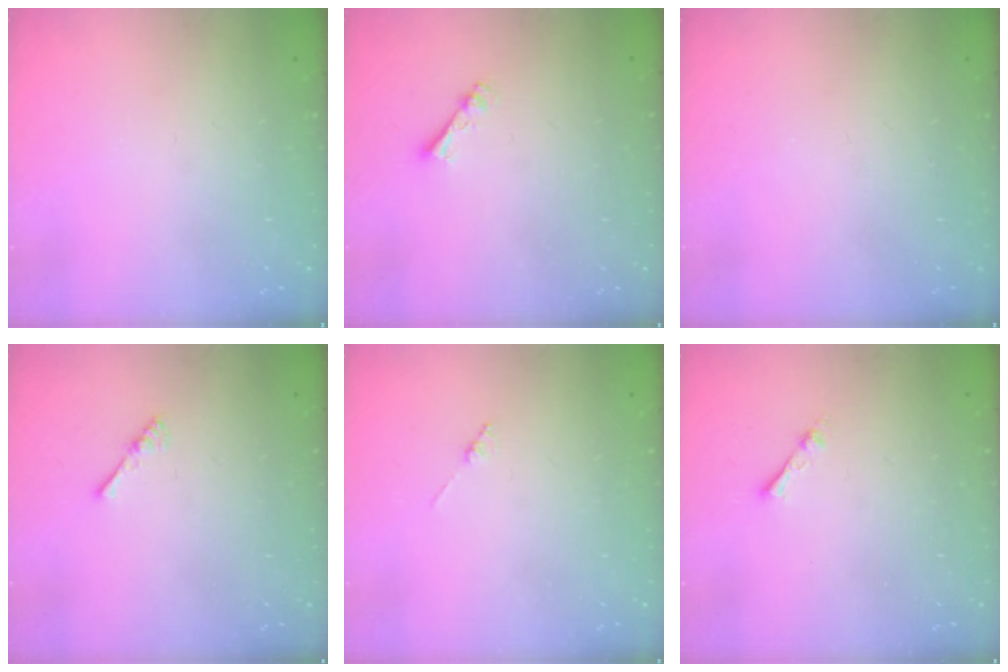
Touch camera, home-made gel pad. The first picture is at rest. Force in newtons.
{"total": 2.7, "press": 2.7, "slide": 0.4}
{"total": 0.0}
{"total": 2.4, "press": 2.4, "slide": 0.5}
{"total": 1.3, "press": 1.3, "slide": 0.3}
{"total": 1.9, "press": 1.9, "slide": 0.3}